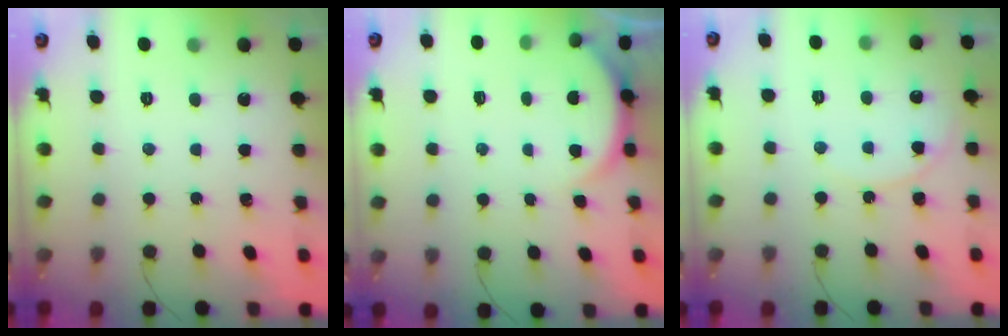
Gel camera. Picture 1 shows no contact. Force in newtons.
{"total": 3.7, "press": 3.6, "slide": 0.6}
{"total": 8.6, "press": 8.6, "slide": 0.4}